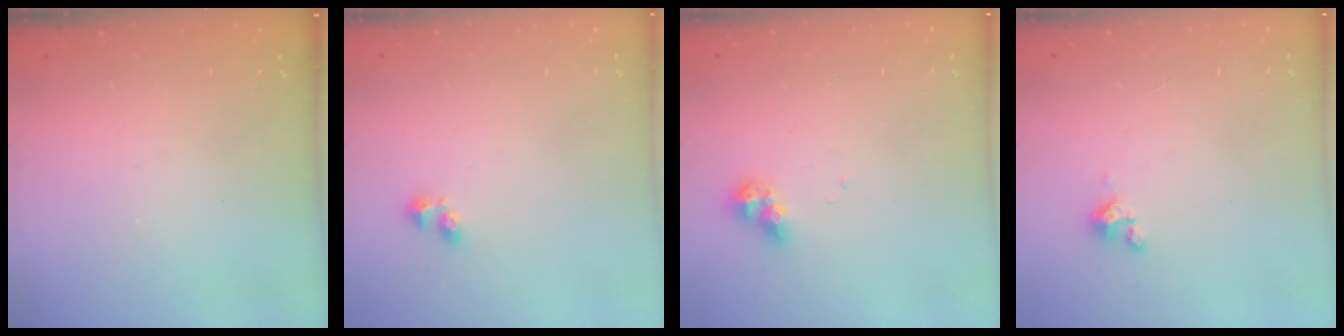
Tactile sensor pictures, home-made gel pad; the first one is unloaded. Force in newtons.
{"total": 2.2, "press": 2.2, "slide": 0.5}
{"total": 6.4, "press": 6.4, "slide": 0.7}
{"total": 1.8, "press": 1.7, "slide": 0.4}